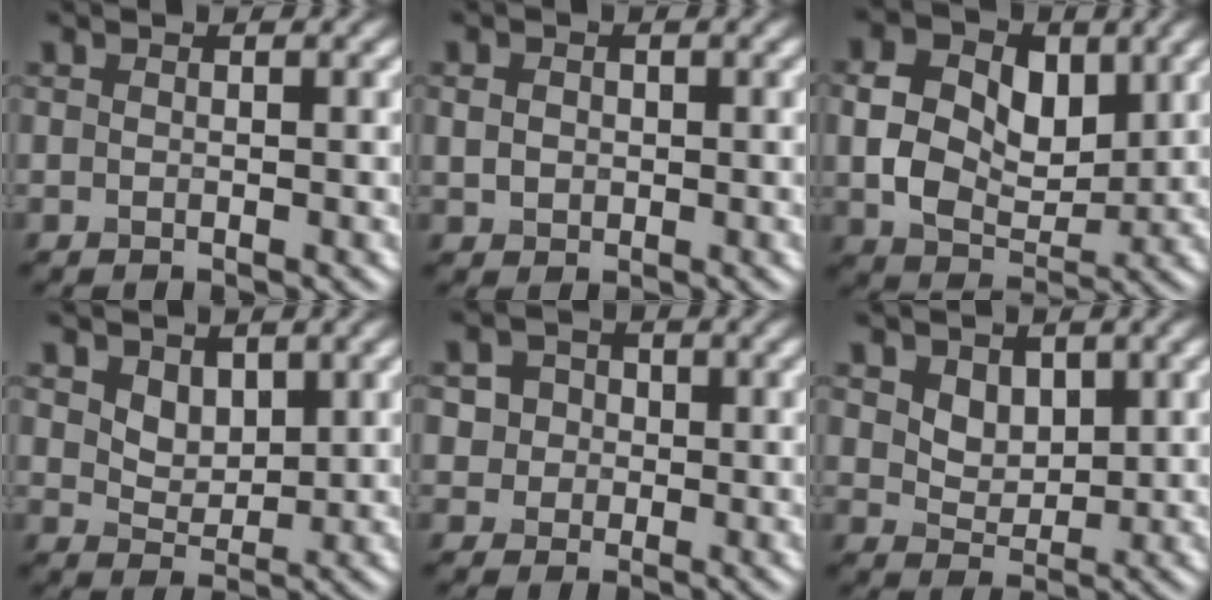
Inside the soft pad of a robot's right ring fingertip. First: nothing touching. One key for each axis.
{"total": 1.6, "fx": 0.1, "fy": 1.3, "fz": 0.8, "tx": -0.016, "ty": -0.001, "tz": 0.001}
{"total": 6.7, "fx": 1.3, "fy": 4.8, "fz": 4.5, "tx": -0.089, "ty": 0.000, "tz": 0.023}
{"total": 2.3, "fx": 1.3, "fy": 1.5, "fz": 1.1, "tx": -0.026, "ty": -0.011, "tz": 0.025}
{"total": 3.0, "fx": 0.5, "fy": 2.7, "fz": 1.0, "tx": 0.000, "ty": 0.009, "tz": 0.003}
{"total": 2.5, "fx": 1.3, "fy": 1.8, "fz": 1.2, "tx": -0.029, "ty": -0.015, "tz": 0.027}